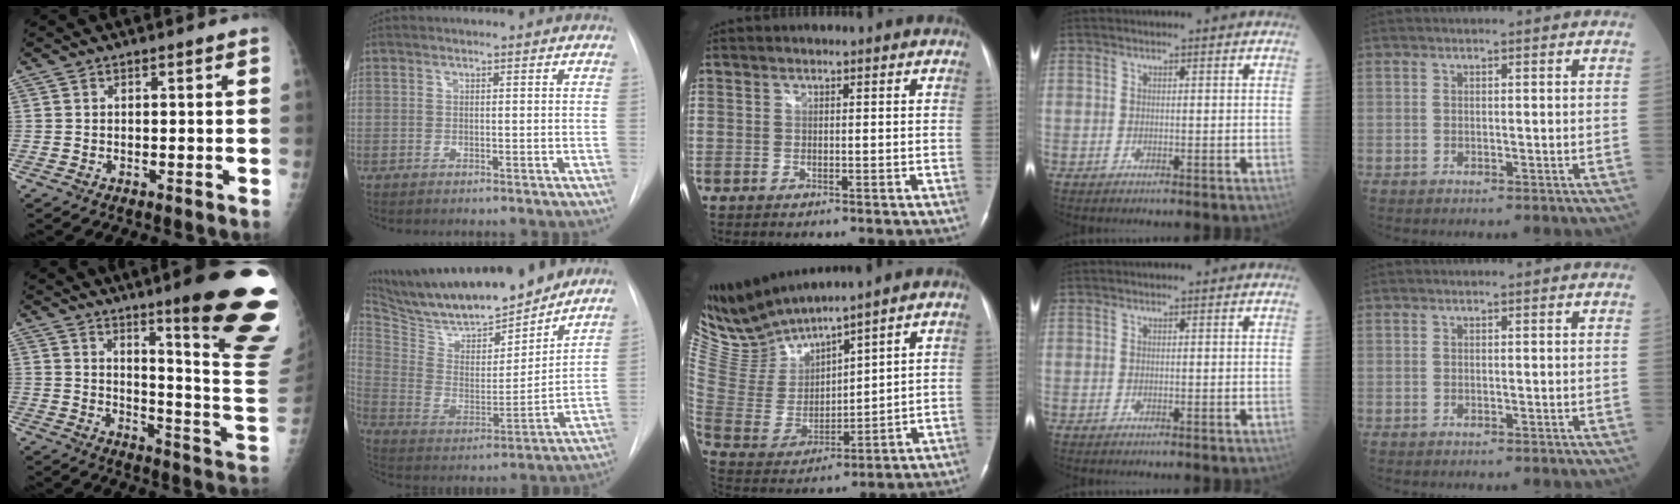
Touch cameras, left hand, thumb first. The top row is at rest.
{"thumb": {"total": 23.3, "force": [13.6, 2.5, 18.8], "torque": [-0.198, -0.075, 0.189]}, "index": {"total": 22.1, "force": [19.4, 4.3, 9.7], "torque": [-0.175, -0.015, 0.317]}, "middle": {"total": 9.9, "force": [9.8, -0.5, 1.3], "torque": [-0.062, -0.002, 0.224]}}